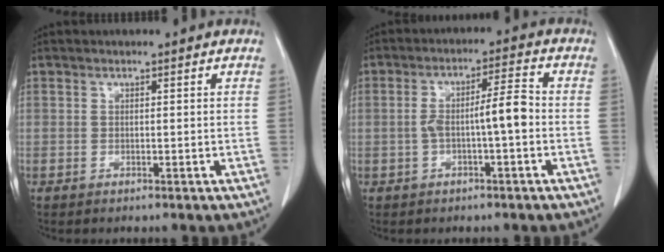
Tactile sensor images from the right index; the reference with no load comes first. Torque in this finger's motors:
{"motor_torque": [0.43, -0.19, 0.23, 0.04]}